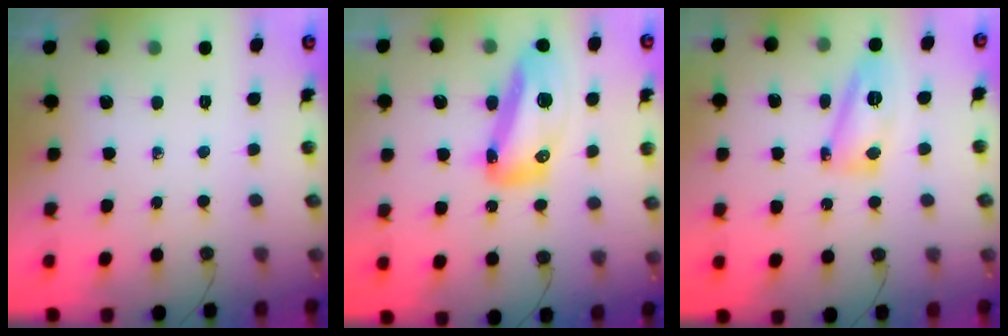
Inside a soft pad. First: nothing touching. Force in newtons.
{"total": 15.7, "press": 15.6, "slide": 1.4}
{"total": 12.8, "press": 12.7, "slide": 1.3}